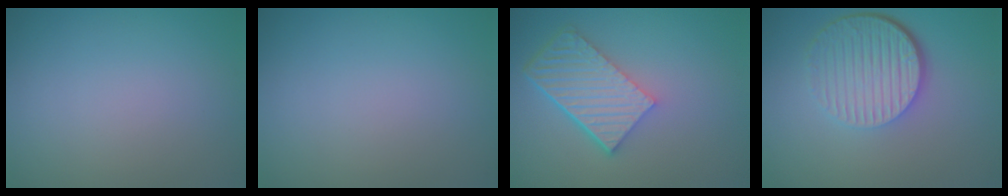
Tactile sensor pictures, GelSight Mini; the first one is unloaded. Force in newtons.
{"total": 0.0}
{"total": 6.0, "press": 4.2, "slide": 4.3}
{"total": 6.1, "press": 4.2, "slide": 4.3}